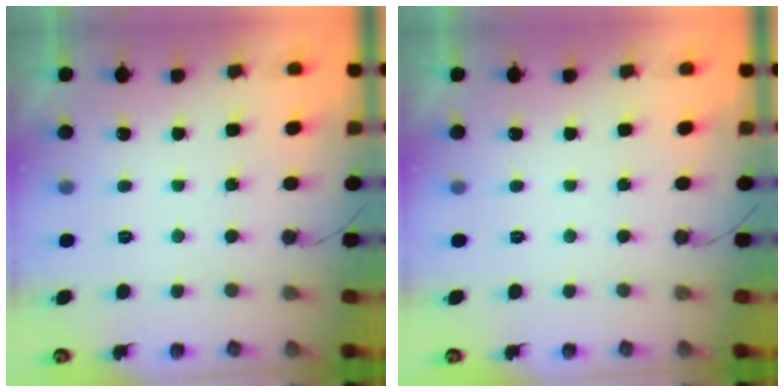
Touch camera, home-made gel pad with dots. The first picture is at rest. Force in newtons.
{"total": 0.0}